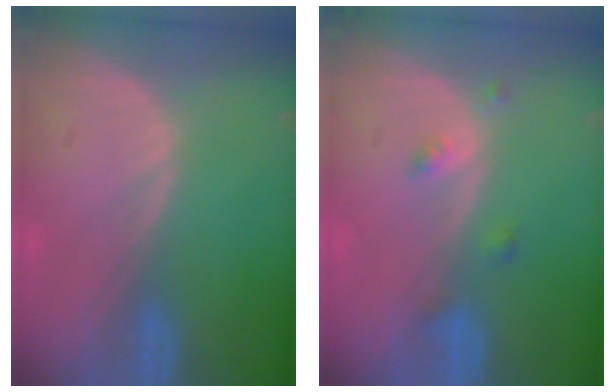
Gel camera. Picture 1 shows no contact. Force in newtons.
{"total": 2.1, "press": 2.1, "slide": 0.2}